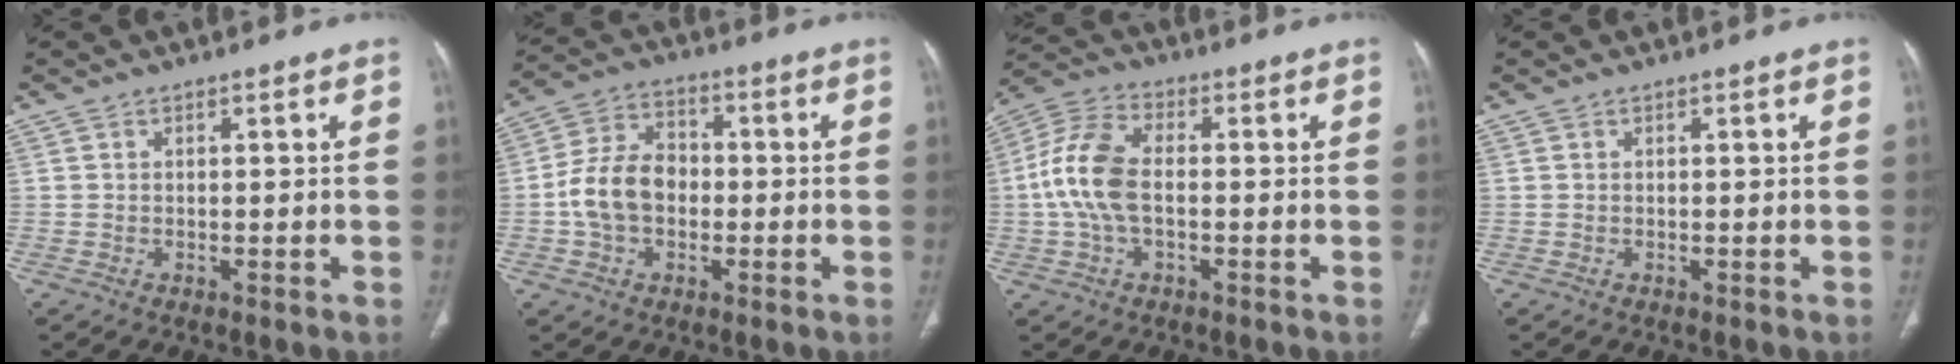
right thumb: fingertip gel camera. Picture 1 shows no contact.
{"total": 10.6, "force": [-1.3, 7.8, 7.0], "torque": [-0.122, 0.032, -0.032]}
{"total": 11.4, "force": [-0.8, 6.6, 9.2], "torque": [-0.193, 0.028, -0.021]}
{"total": 0.0}